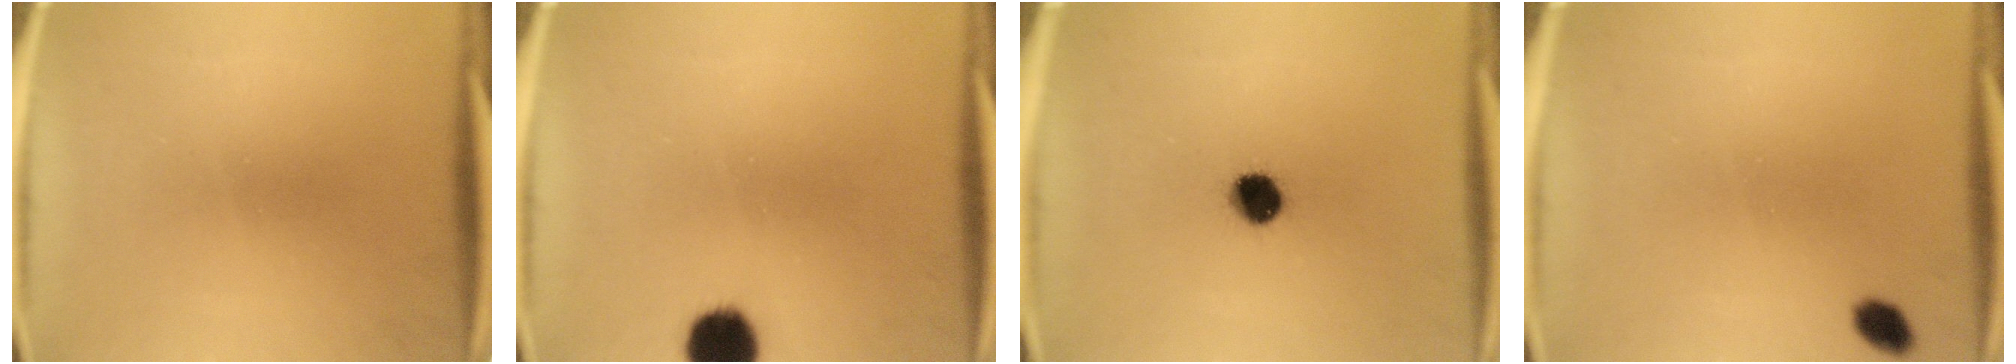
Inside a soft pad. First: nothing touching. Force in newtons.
{"total": 7.8}
{"total": 6.5}
{"total": 2.5}